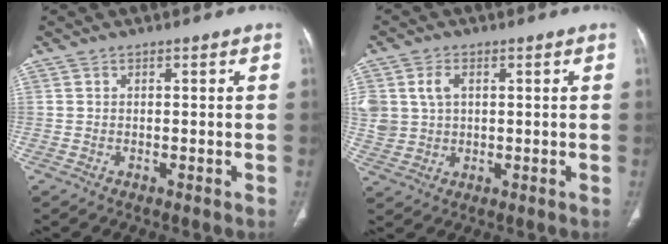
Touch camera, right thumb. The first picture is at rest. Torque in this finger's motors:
{"motor_torque": [0.08, 0.08, 0.34, 0.64, 0.04]}